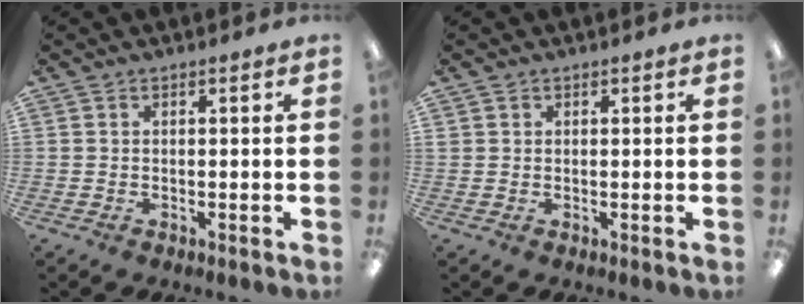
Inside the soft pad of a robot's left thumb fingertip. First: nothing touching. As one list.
[{"total": 0.8, "force": [0.3, 0.7, 0.1], "torque": [-0.001, 0.004, 0.005]}]